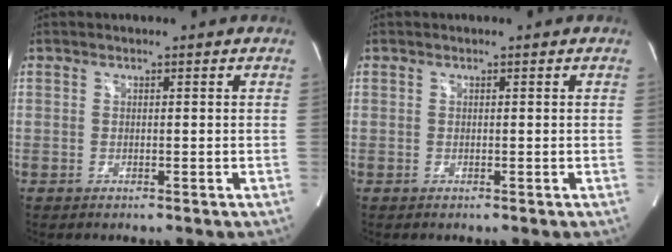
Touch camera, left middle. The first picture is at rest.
{"total": 0.0}